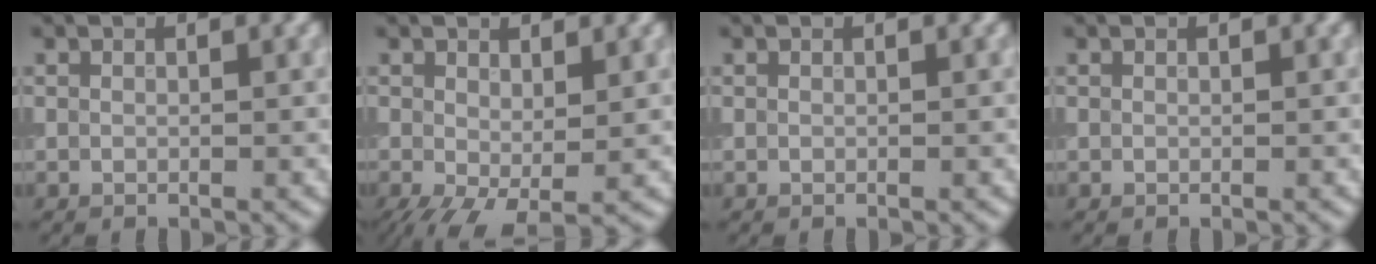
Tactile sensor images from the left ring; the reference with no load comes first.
{"total": 4.8, "force": [-1.8, 2.3, 3.9], "torque": [-0.091, -0.017, -0.027]}
{"total": 0.0}
{"total": 0.0}